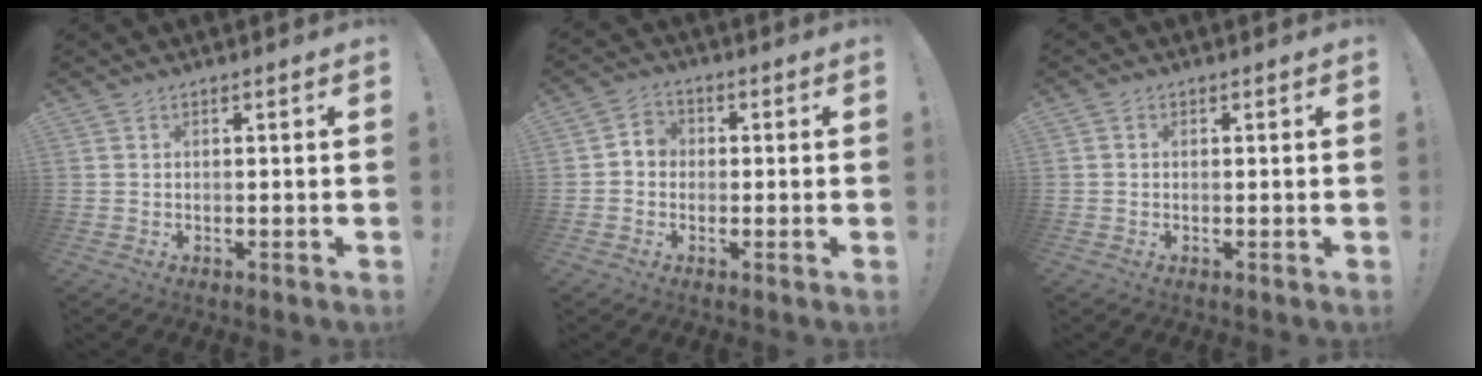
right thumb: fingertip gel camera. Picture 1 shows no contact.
{"total": 4.0, "force": [-0.9, 3.5, 1.8], "torque": [-0.029, 0.013, -0.016]}
{"total": 0.6, "force": [-0.1, 0.5, 0.2], "torque": [-0.006, 0.004, -0.002]}